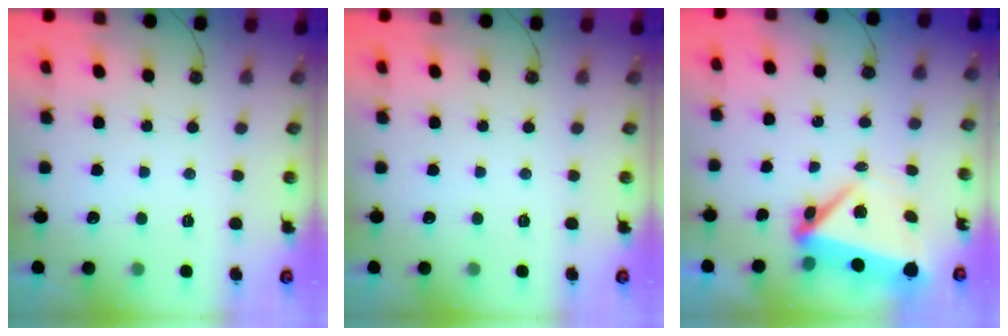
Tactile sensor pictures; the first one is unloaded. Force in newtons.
{"total": 0.0}
{"total": 7.8, "press": 7.7, "slide": 0.7}